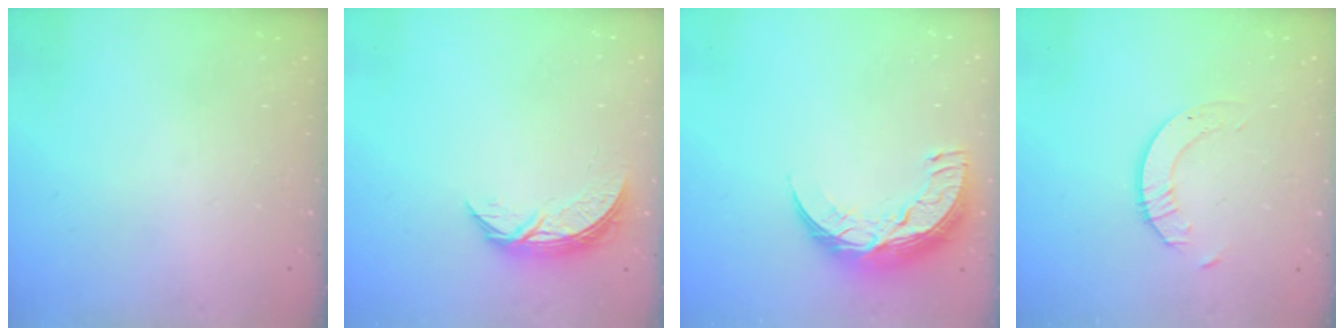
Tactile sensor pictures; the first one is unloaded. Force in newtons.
{"total": 7.1, "press": 7.1, "slide": 0.5}
{"total": 11.9, "press": 11.9, "slide": 0.8}
{"total": 2.1, "press": 2.1, "slide": 0.2}